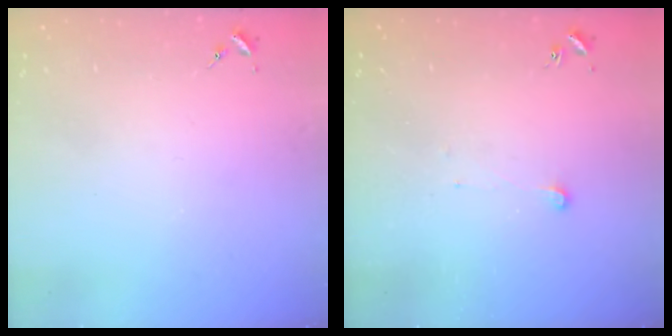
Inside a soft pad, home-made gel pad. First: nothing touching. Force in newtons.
{"total": 3.6, "press": 3.6, "slide": 0.3}